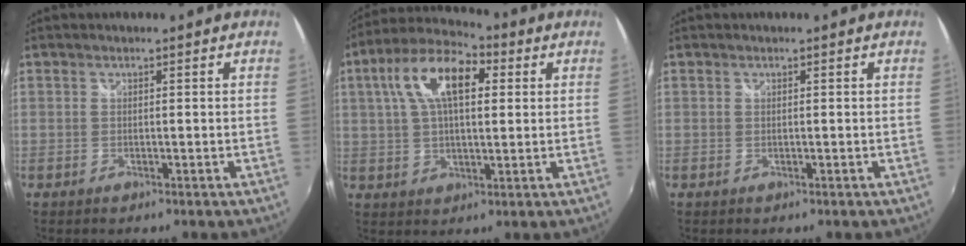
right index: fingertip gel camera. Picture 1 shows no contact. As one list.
[{"total": 13.5, "force": [4.0, 6.3, 11.3], "torque": [-0.211, 0.033, 0.062]}, {"total": 0.0}]